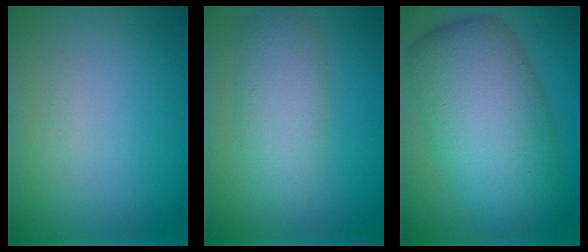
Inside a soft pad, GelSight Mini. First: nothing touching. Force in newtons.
{"total": 4.5, "press": 4.5, "slide": 0.4}
{"total": 11.1, "press": 11.1, "slide": 0.6}